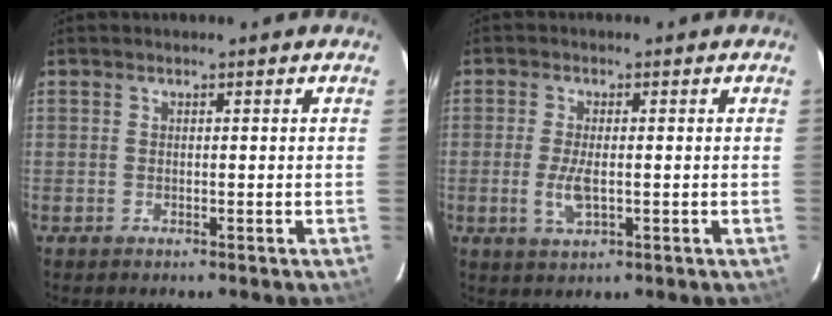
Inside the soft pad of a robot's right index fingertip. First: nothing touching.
{"total": 4.7, "force": [-0.9, 1.7, 4.3], "torque": [-0.092, -0.007, -0.017]}